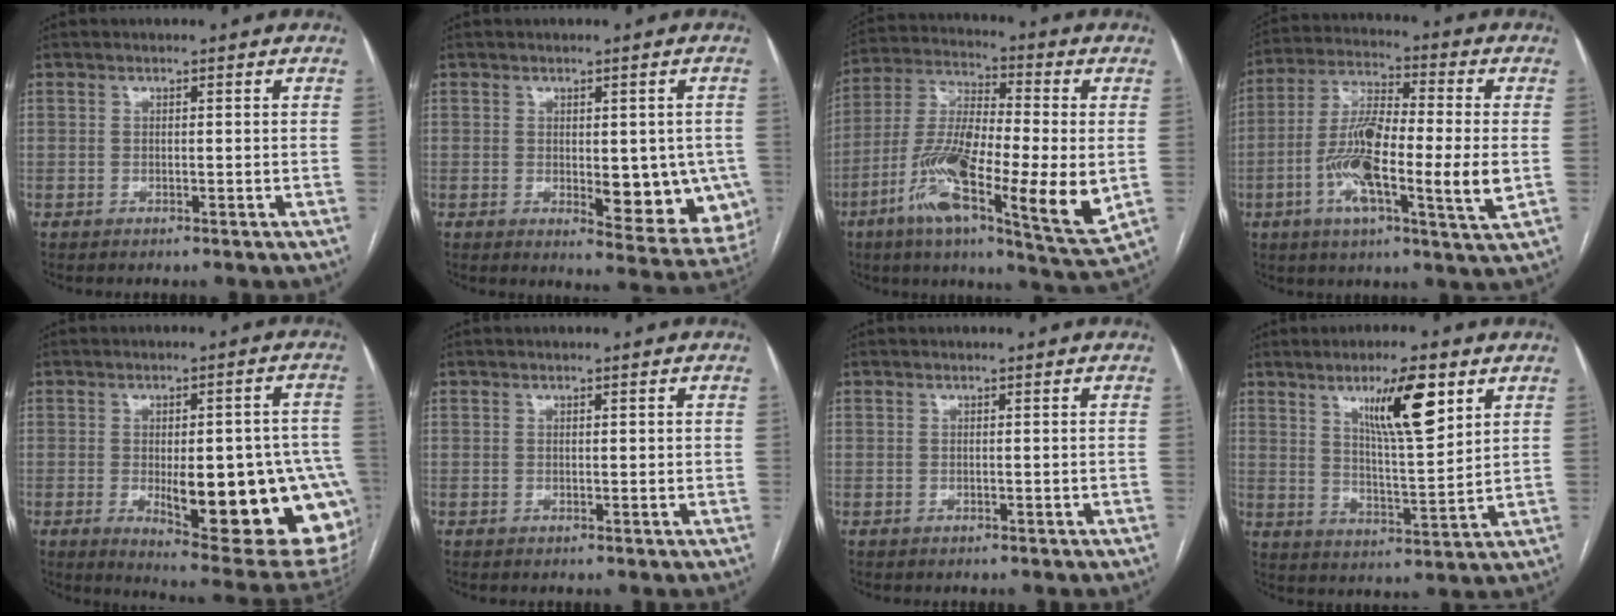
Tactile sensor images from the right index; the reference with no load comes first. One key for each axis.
{"total": 11.2, "fx": -1.6, "fy": 4.5, "fz": 10.1, "tx": -0.104, "ty": -0.013, "tz": -0.010}
{"total": 21.0, "fx": -4.7, "fy": 3.9, "fz": 20.1, "tx": -0.361, "ty": -0.018, "tz": -0.083}
{"total": 16.0, "fx": -2.9, "fy": 2.3, "fz": 15.6, "tx": -0.289, "ty": -0.005, "tz": -0.059}
{"total": 21.9, "fx": -5.2, "fy": 6.1, "fz": 20.4, "tx": -0.174, "ty": 0.002, "tz": -0.044}
{"total": 1.0, "fx": 0.4, "fy": 0.4, "fz": 0.8, "tx": -0.009, "ty": 0.000, "tz": 0.004}
{"total": 0.0}
{"total": 10.9, "fx": 5.7, "fy": 1.6, "fz": 9.2, "tx": -0.156, "ty": -0.004, "tz": 0.097}